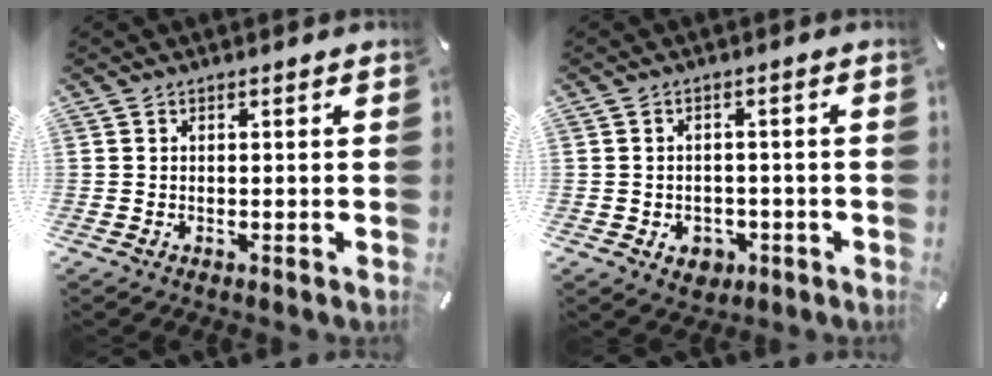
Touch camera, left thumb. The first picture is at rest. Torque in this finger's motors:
{"motor_torque": [-0.03, 0.05, 0.03, 0.04, -0.03]}